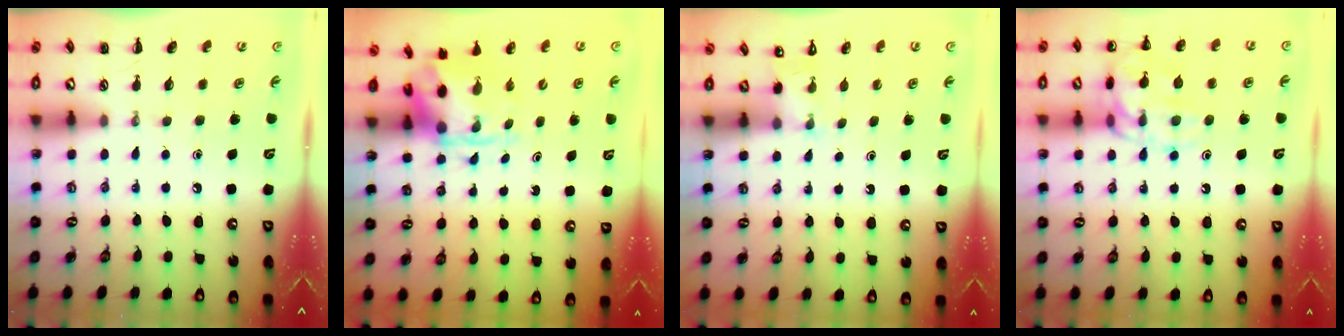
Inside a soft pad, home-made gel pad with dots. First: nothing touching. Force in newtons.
{"total": 3.6, "press": 3.5, "slide": 1.0}
{"total": 2.2, "press": 2.1, "slide": 0.7}
{"total": 13.9, "press": 13.8, "slide": 1.1}